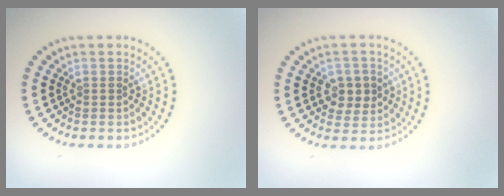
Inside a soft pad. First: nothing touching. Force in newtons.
{"total": 2.8, "press": 2.8, "slide": 0.5}